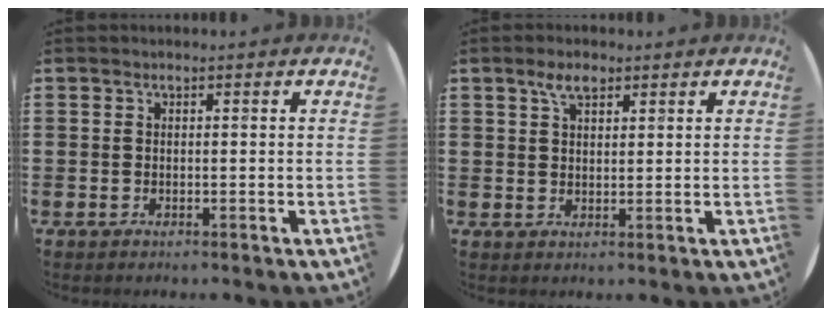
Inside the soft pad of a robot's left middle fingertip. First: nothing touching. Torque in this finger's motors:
{"motor_torque": [0.55, -0.25, -0.03, -0.01]}